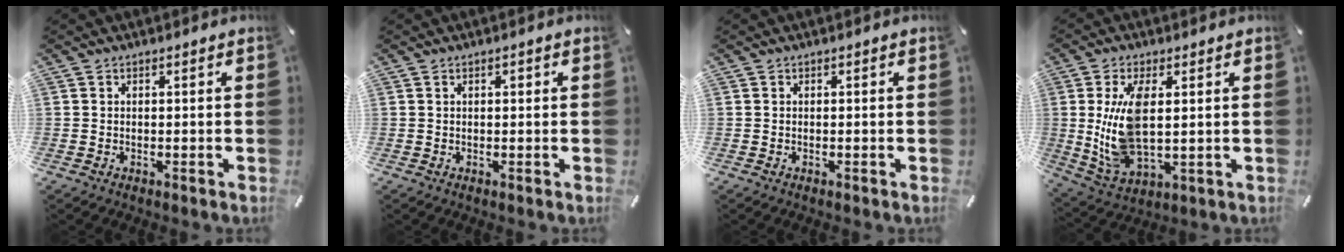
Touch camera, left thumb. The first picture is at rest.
{"total": 0.8, "force": [0.2, 0.4, 0.7], "torque": [-0.014, 0.003, 0.003]}
{"total": 0.0}
{"total": 12.5, "force": [2.1, 5.9, 10.8], "torque": [-0.243, -0.017, 0.035]}